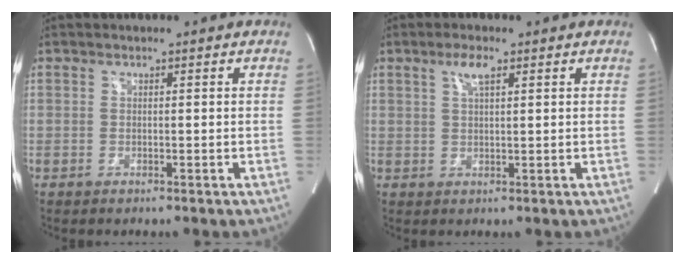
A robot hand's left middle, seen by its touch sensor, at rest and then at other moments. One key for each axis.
{"total": 2.9, "fx": 1.5, "fy": 0.5, "fz": 2.4, "tx": -0.048, "ty": 0.004, "tz": 0.029}